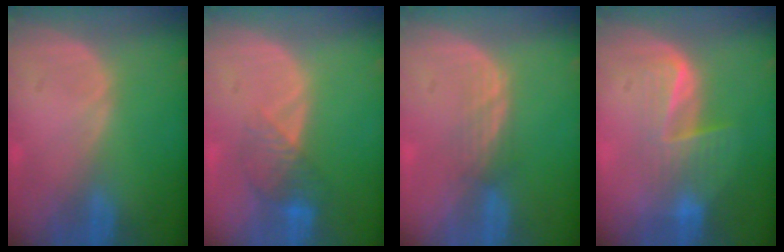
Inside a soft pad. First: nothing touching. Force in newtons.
{"total": 4.1, "press": 3.9, "slide": 1.5}
{"total": 2.5, "press": 2.3, "slide": 0.9}
{"total": 6.2, "press": 5.9, "slide": 1.9}